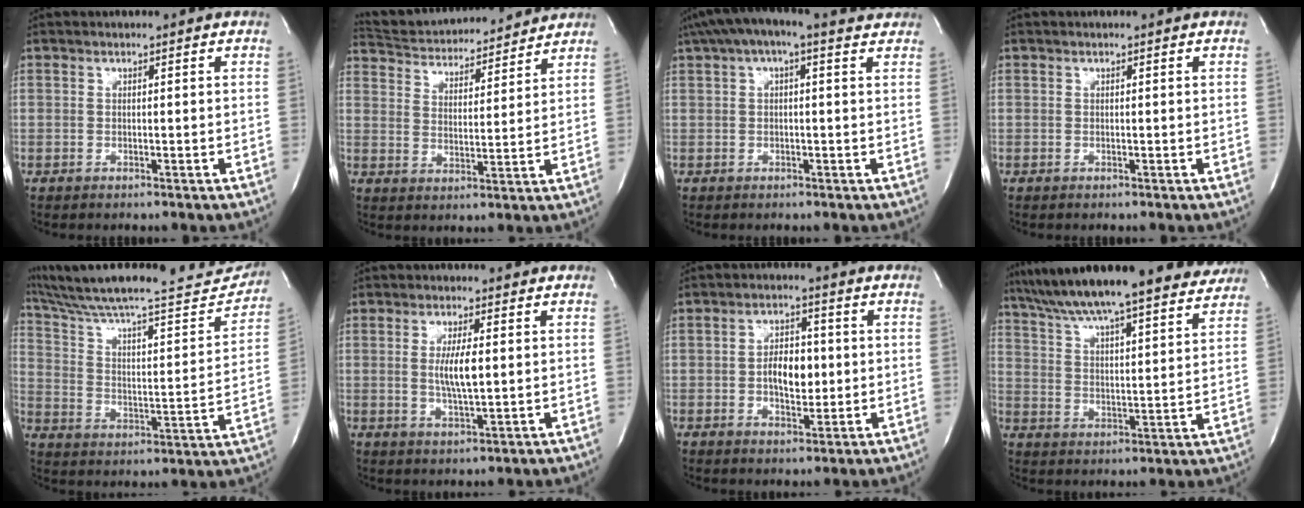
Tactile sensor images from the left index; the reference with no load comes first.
{"total": 15.8, "force": [15.1, 2.7, 3.8], "torque": [-0.067, 0.018, 0.230]}
{"total": 8.5, "force": [5.7, 2.5, 5.8], "torque": [-0.107, 0.043, 0.075]}
{"total": 0.0}
{"total": 27.7, "force": [24.7, 3.6, 11.9], "torque": [-0.197, -0.037, 0.344]}
{"total": 4.9, "force": [0.3, 0.8, 4.8], "torque": [-0.094, -0.008, 0.006]}
{"total": 5.8, "force": [-0.3, 3.1, 4.9], "torque": [-0.085, 0.005, -0.004]}
{"total": 23.1, "force": [20.0, 2.7, 11.4], "torque": [-0.187, 0.007, 0.279]}